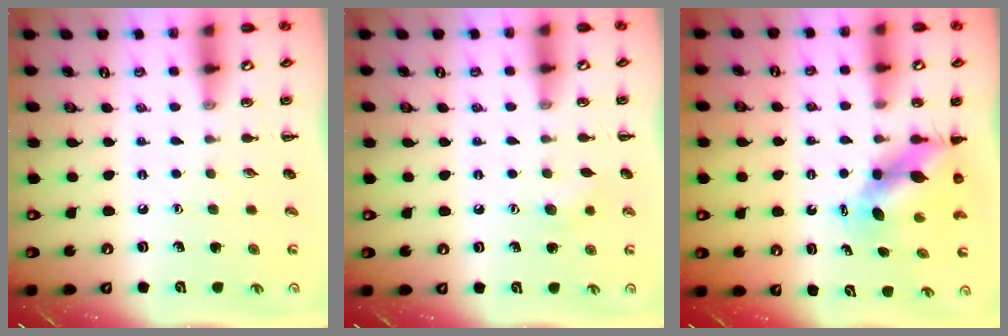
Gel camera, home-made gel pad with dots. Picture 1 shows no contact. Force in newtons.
{"total": 5.7, "press": 5.6, "slide": 1.4}
{"total": 6.7, "press": 6.7, "slide": 0.9}